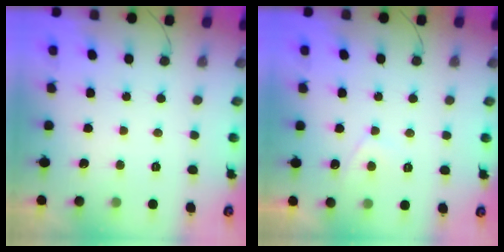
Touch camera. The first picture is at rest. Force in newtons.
{"total": 2.7, "press": 2.7, "slide": 0.6}